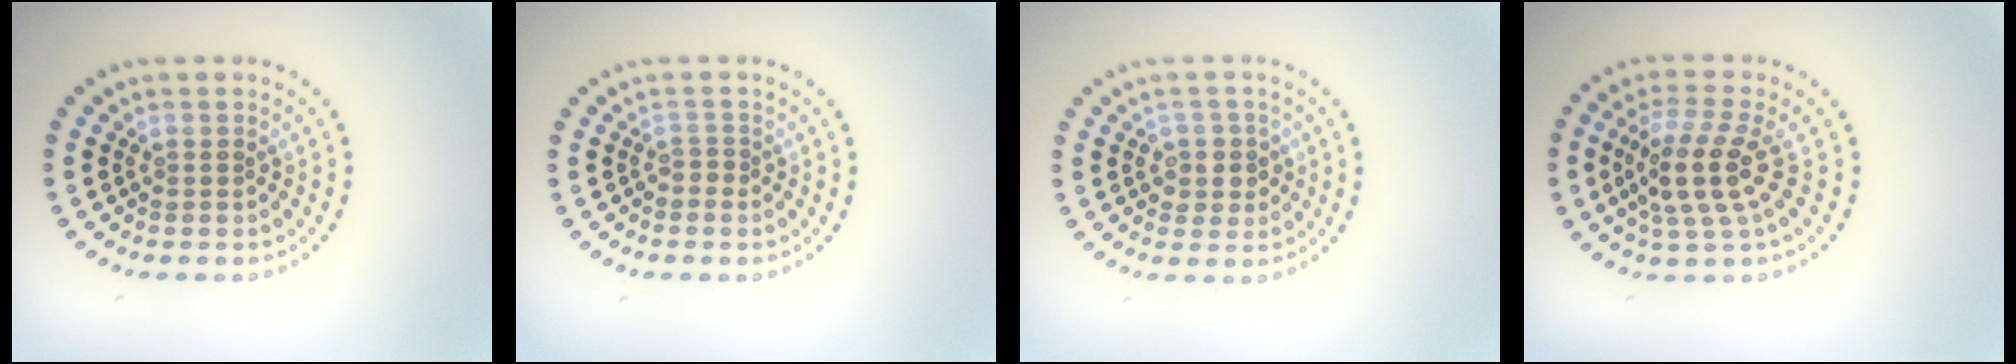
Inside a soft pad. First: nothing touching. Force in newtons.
{"total": 0.7, "press": 0.3, "slide": 0.6}
{"total": 2.1, "press": 2.0, "slide": 0.7}
{"total": 4.3, "press": 3.7, "slide": 2.1}